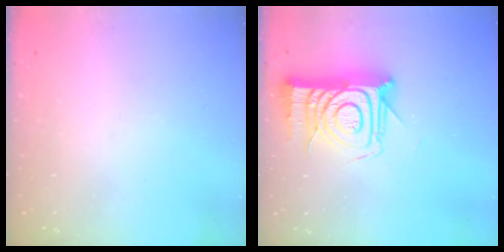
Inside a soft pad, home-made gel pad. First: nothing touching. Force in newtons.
{"total": 16.2, "press": 16.2, "slide": 1.1}